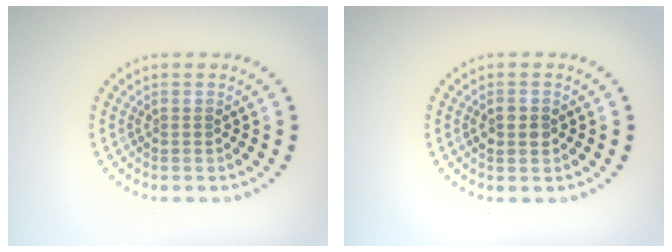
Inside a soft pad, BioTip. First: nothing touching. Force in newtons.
{"total": 2.0, "press": 2.0, "slide": 0.1}